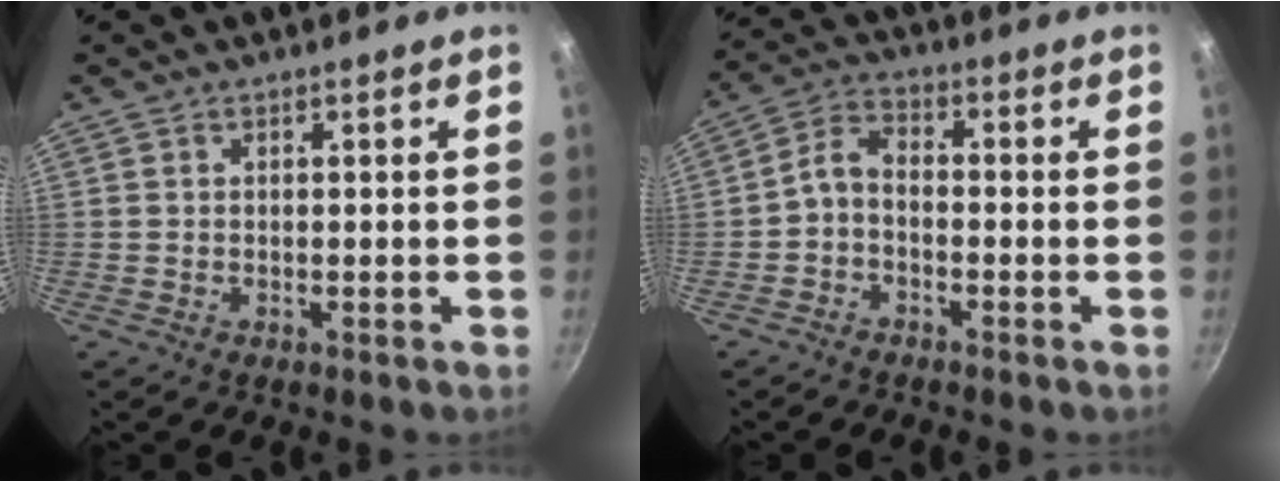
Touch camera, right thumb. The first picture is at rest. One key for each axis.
{"total": 4.5, "fx": -1.9, "fy": 2.6, "fz": 3.1, "tx": -0.065, "ty": 0.033, "tz": -0.047}